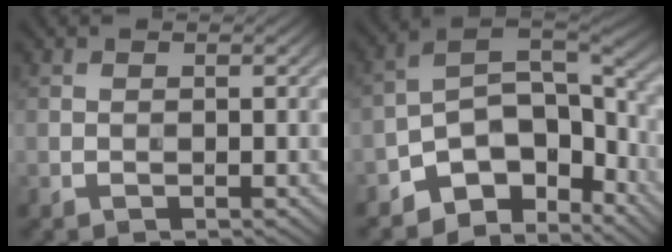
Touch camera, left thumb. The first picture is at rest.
{"total": 9.5, "force": [-5.6, 5.4, 5.5], "torque": [-0.084, -0.010, -0.114]}